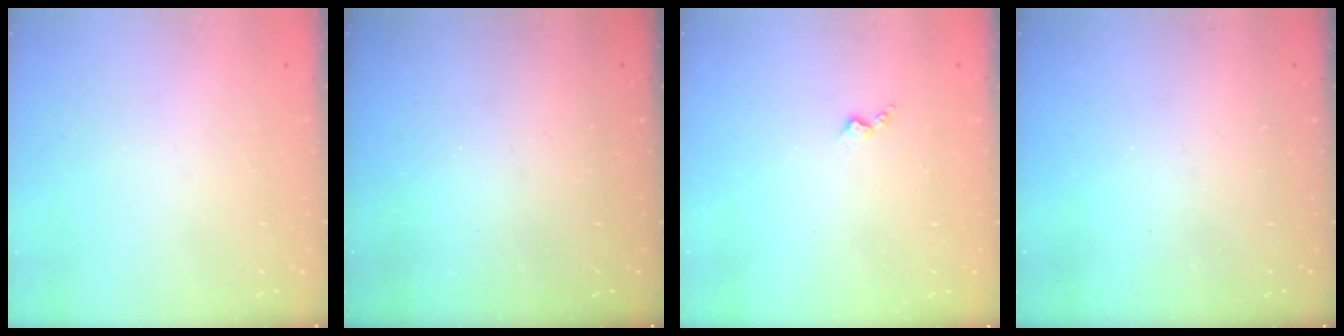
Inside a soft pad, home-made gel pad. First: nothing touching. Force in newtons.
{"total": 0.0}
{"total": 2.4, "press": 2.4, "slide": 0.5}
{"total": 0.0}